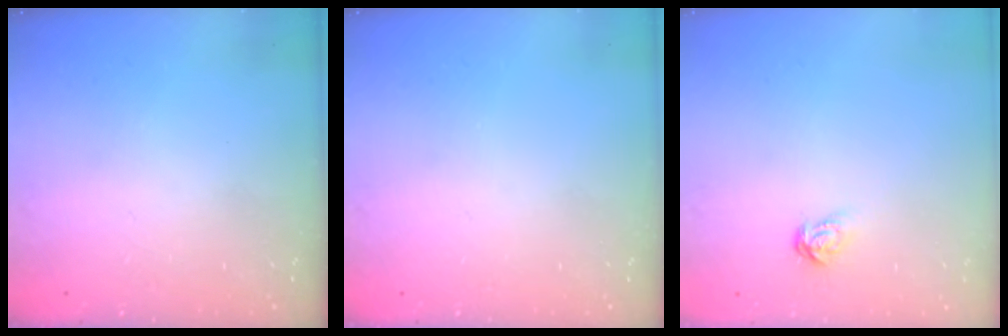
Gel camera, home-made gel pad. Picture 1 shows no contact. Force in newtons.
{"total": 0.0}
{"total": 3.8, "press": 3.7, "slide": 0.3}